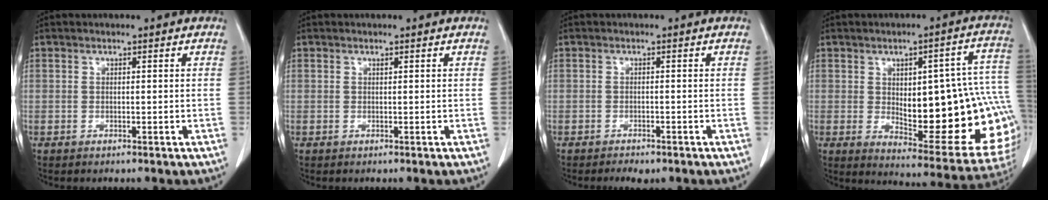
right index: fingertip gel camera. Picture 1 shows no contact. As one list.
[{"total": 0.0}, {"total": 2.5, "force": [-2.0, 1.0, 1.2], "torque": [-0.018, -0.003, -0.023]}, {"total": 23.8, "force": [-1.9, 7.4, 22.6], "torque": [-0.206, 0.028, 0.005]}]